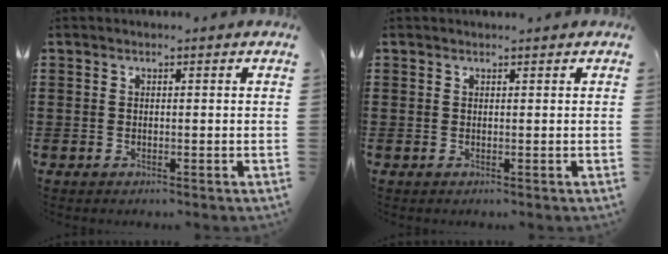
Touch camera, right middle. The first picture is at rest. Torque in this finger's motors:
{"motor_torque": [0.00, 0.00, 0.00, 0.01]}